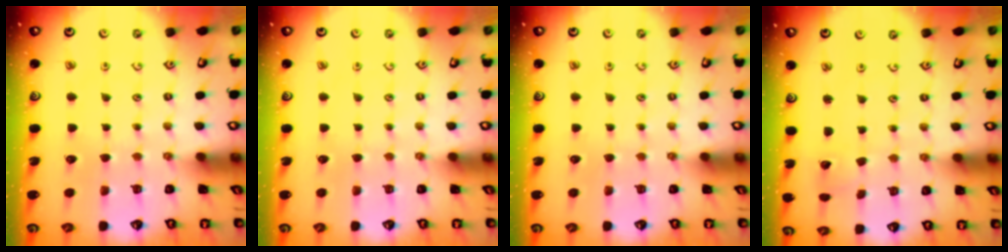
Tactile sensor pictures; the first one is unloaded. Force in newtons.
{"total": 0.0}
{"total": 0.0}
{"total": 1.8, "press": 1.8, "slide": 0.1}